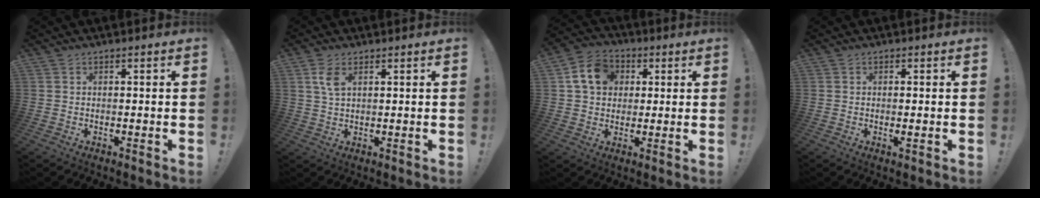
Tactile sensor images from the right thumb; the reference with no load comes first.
{"total": 4.6, "force": [1.8, 2.1, 3.7], "torque": [-0.062, -0.003, 0.030]}
{"total": 11.6, "force": [3.3, 9.4, 6.0], "torque": [-0.092, 0.007, 0.069]}
{"total": 1.3, "force": [0.1, 0.1, 1.3], "torque": [-0.021, -0.003, 0.002]}